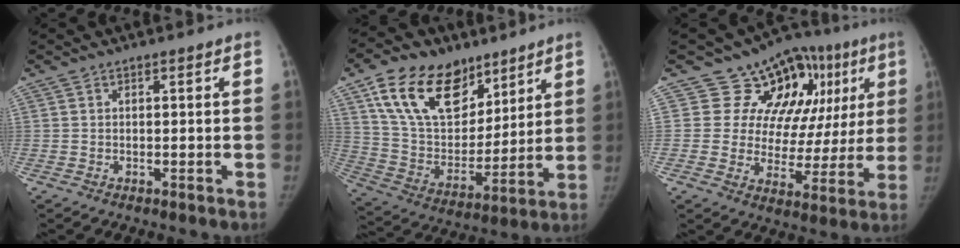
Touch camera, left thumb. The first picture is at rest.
{"total": 22.0, "force": [12.6, 13.7, 11.7], "torque": [-0.173, -0.036, 0.231]}
{"total": 17.5, "force": [7.4, 12.5, 9.9], "torque": [-0.050, -0.002, 0.106]}